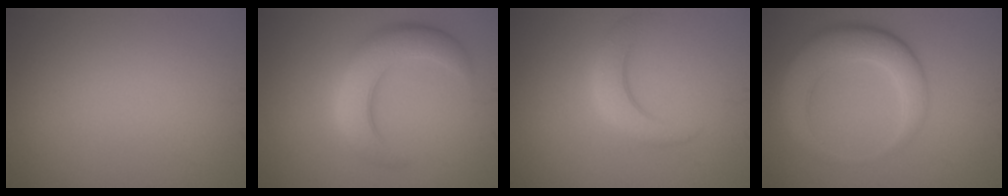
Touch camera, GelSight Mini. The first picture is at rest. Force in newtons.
{"total": 6.4, "press": 6.4, "slide": 0.4}
{"total": 3.2, "press": 3.2, "slide": 0.2}
{"total": 6.3, "press": 6.2, "slide": 0.2}